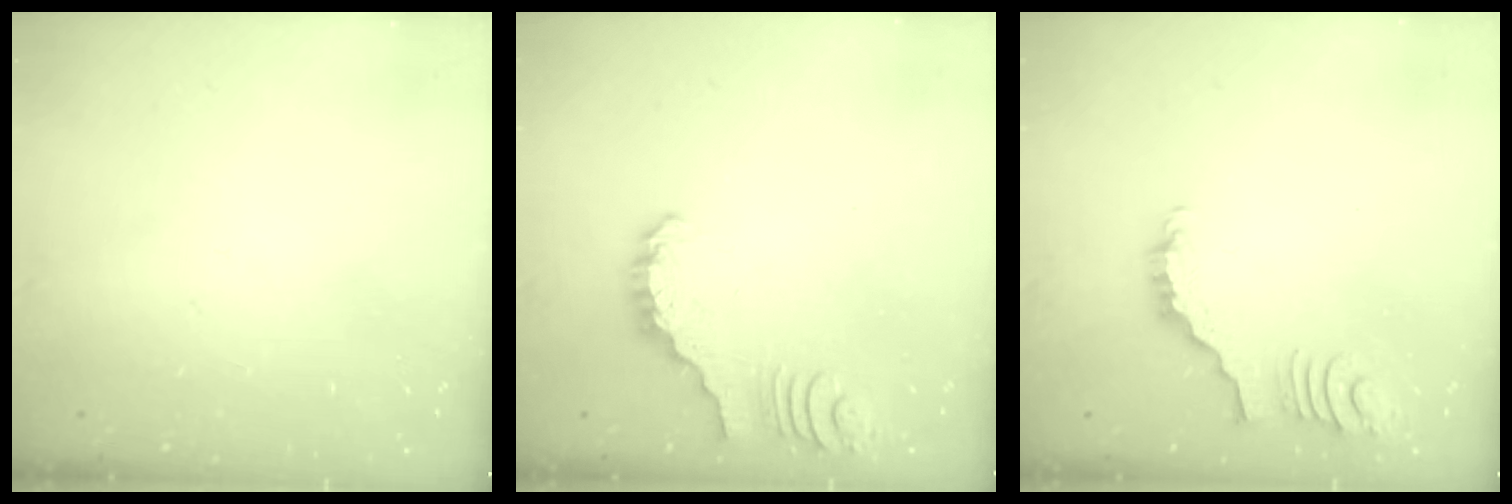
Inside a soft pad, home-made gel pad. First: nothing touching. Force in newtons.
{"total": 2.9, "press": 2.9, "slide": 0.3}
{"total": 3.6, "press": 3.5, "slide": 0.6}